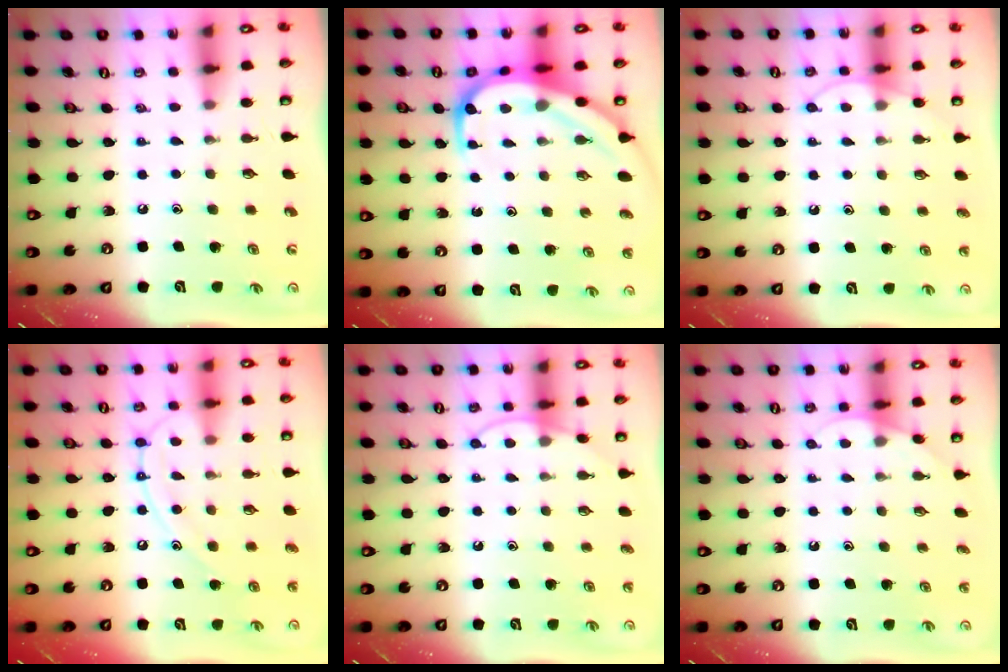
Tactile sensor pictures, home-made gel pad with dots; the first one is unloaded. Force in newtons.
{"total": 11.3, "press": 11.3, "slide": 1.1}
{"total": 5.7, "press": 5.7, "slide": 0.6}
{"total": 12.3, "press": 12.2, "slide": 1.2}
{"total": 6.6, "press": 6.5, "slide": 0.6}
{"total": 4.5, "press": 4.5, "slide": 0.4}